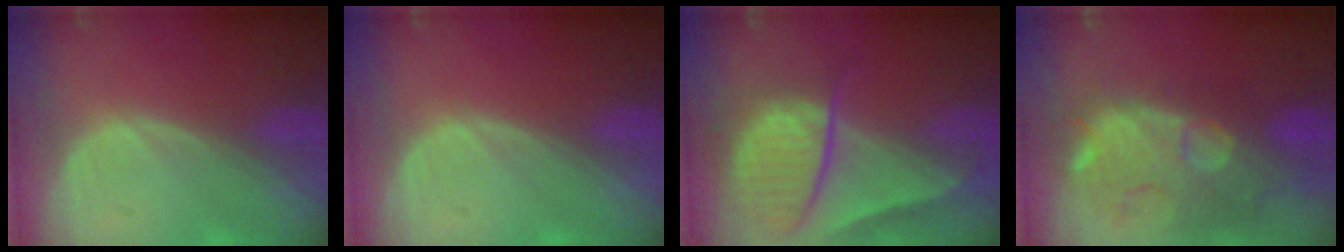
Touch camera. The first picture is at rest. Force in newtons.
{"total": 0.0}
{"total": 10.1, "press": 8.4, "slide": 5.5}
{"total": 12.2, "press": 11.0, "slide": 5.4}